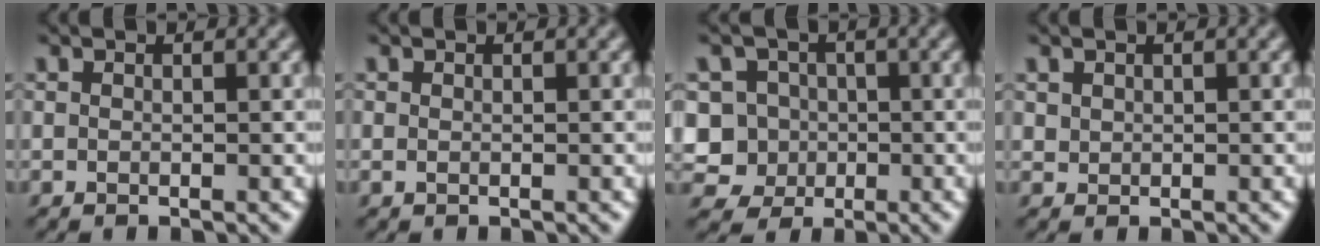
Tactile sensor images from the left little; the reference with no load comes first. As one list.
[{"total": 0.0}, {"total": 7.2, "force": [-1.1, 6.7, 2.3], "torque": [-0.044, 0.029, -0.056]}, {"total": 0.6, "force": [0.3, 0.5, 0.1], "torque": [-0.005, -0.002, 0.011]}]